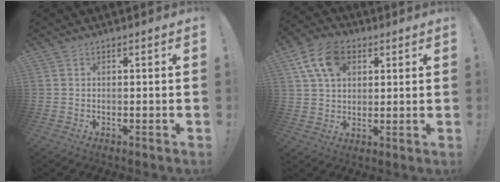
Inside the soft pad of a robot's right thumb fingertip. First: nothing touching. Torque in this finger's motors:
{"motor_torque": [1.36, 1.36, 0.02, 0.02, 0.01]}